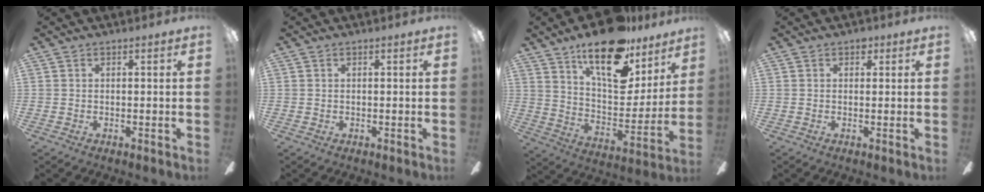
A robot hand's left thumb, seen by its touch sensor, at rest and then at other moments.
{"total": 0.0}
{"total": 21.1, "force": [14.8, 8.7, 12.3], "torque": [-0.194, -0.096, 0.255]}
{"total": 1.6, "force": [0.9, 1.2, 0.7], "torque": [0.001, -0.003, 0.013]}